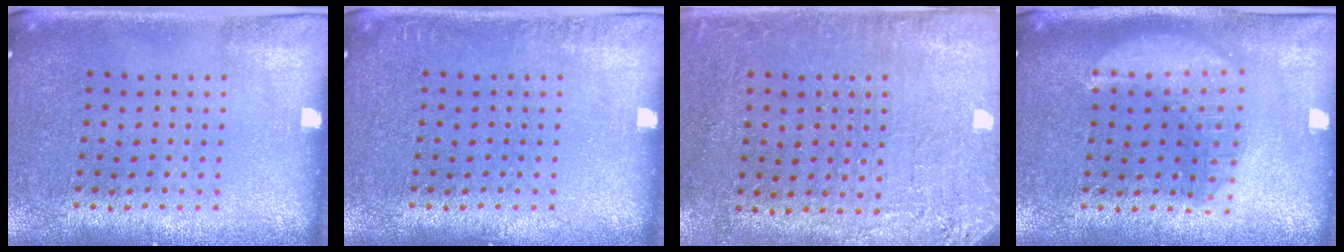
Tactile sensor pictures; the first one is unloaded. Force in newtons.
{"total": 0.5, "press": 0.5, "slide": 0.0}
{"total": 2.7, "press": 2.3, "slide": 1.3}
{"total": 1.8, "press": 1.8, "slide": 0.2}